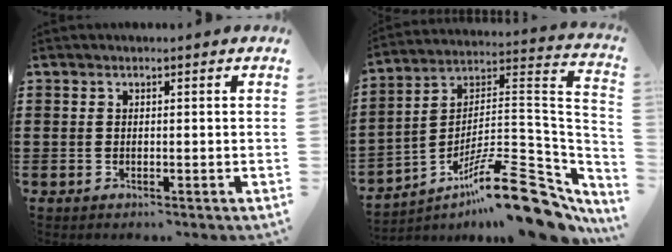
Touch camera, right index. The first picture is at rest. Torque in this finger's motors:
{"motor_torque": [-0.55, 0.44, -0.59, -0.21]}